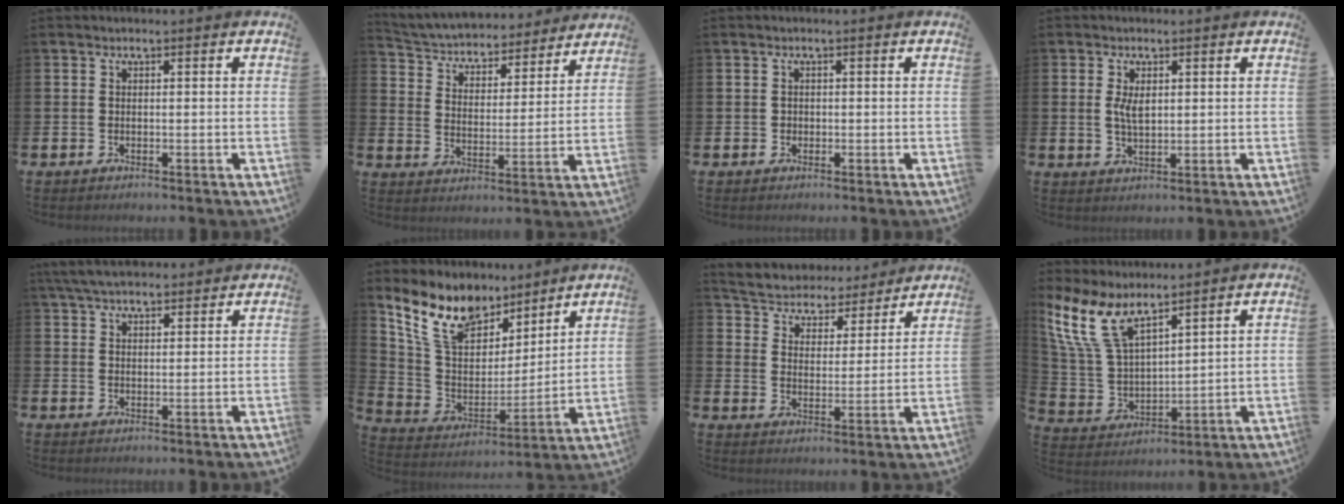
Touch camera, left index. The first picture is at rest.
{"total": 4.8, "force": [4.5, 1.5, 0.5], "torque": [-0.040, -0.040, 0.071]}
{"total": 0.7, "force": [0.0, 0.7, 0.1], "torque": [-0.002, 0.005, -0.002]}
{"total": 3.3, "force": [1.0, 1.6, 2.7], "torque": [-0.047, 0.003, 0.014]}
{"total": 5.2, "force": [4.8, 1.2, 1.6], "torque": [-0.048, -0.007, 0.092]}
{"total": 11.2, "force": [9.7, 5.0, 2.7], "torque": [-0.117, -0.057, 0.180]}
{"total": 5.2, "force": [4.9, 1.7, -0.2], "torque": [-0.032, -0.042, 0.083]}
{"total": 9.9, "force": [7.9, 3.4, 4.9], "torque": [-0.130, -0.031, 0.148]}